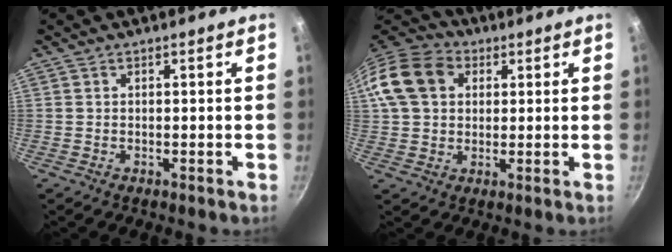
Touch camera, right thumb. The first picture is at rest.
{"total": 13.9, "force": [3.5, 10.9, 7.9], "torque": [-0.137, 0.025, 0.049]}